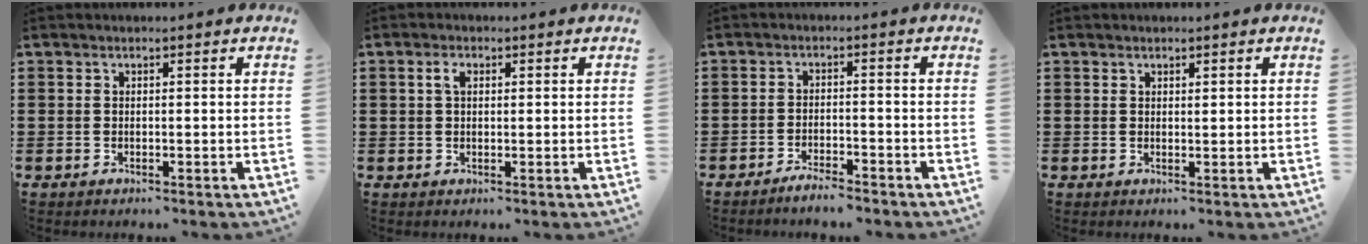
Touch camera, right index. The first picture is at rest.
{"total": 1.9, "force": [0.5, 1.0, 1.6], "torque": [-0.034, 0.008, 0.008]}
{"total": 2.7, "force": [-2.7, 0.1, 0.7], "torque": [-0.014, 0.004, -0.052]}
{"total": 1.0, "force": [0.6, 0.5, 0.5], "torque": [-0.002, 0.000, 0.010]}